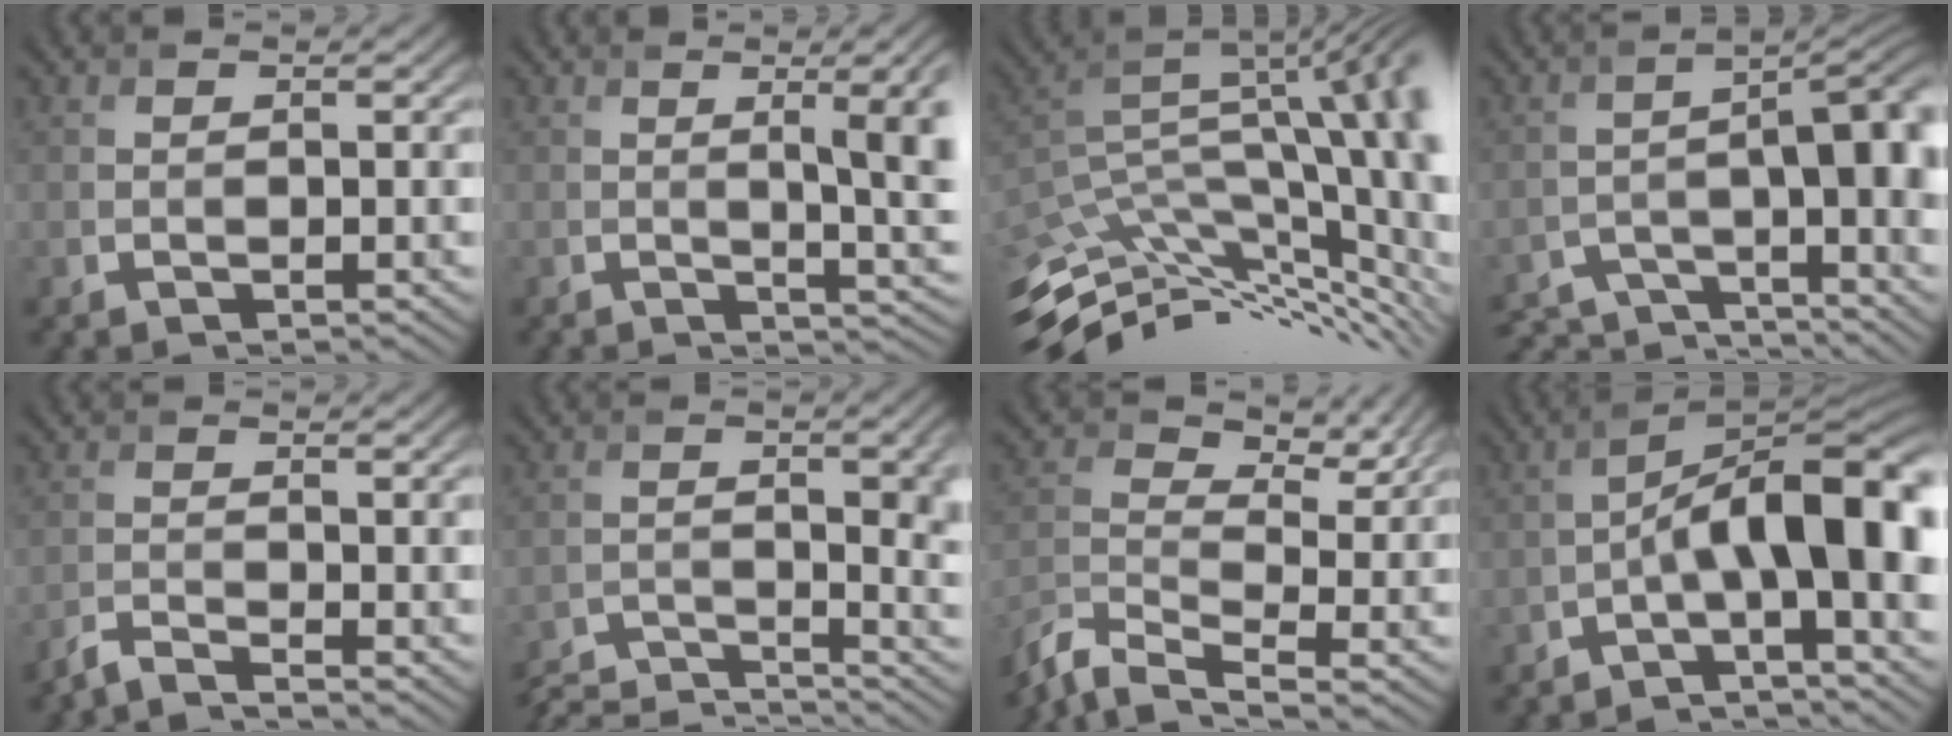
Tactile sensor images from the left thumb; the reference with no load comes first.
{"total": 8.7, "force": [0.5, 2.5, 8.3], "torque": [-0.089, 0.019, 0.009]}
{"total": 14.9, "force": [-4.2, 6.6, 12.6], "torque": [-0.206, -0.016, -0.044]}
{"total": 9.0, "force": [-5.7, 2.4, 6.5], "torque": [-0.095, -0.007, -0.081]}
{"total": 3.2, "force": [-2.9, 0.3, 1.3], "torque": [-0.013, 0.001, -0.065]}
{"total": 9.0, "force": [-6.4, 1.8, 6.1], "torque": [-0.092, -0.007, -0.096]}
{"total": 5.8, "force": [-3.2, 3.0, 3.8], "torque": [-0.081, -0.013, -0.072]}
{"total": 9.8, "force": [-2.3, 2.6, 9.2], "torque": [-0.138, 0.019, -0.043]}